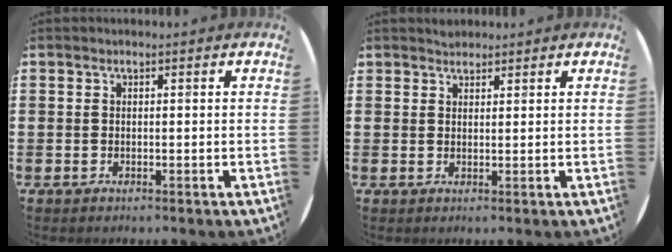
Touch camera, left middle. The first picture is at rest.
{"total": 1.4, "force": [1.4, 0.4, -0.1], "torque": [0.008, 0.000, 0.025]}